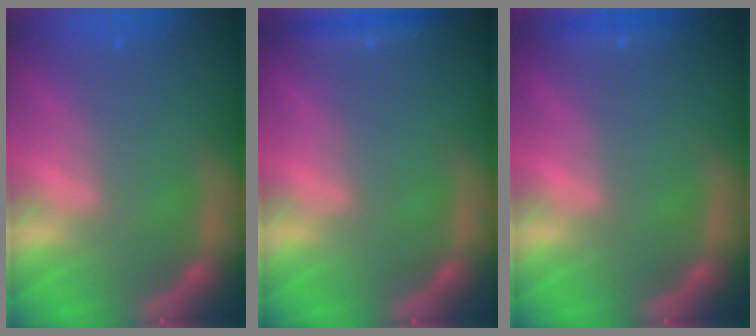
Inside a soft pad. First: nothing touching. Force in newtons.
{"total": 1.4}
{"total": 0.9}